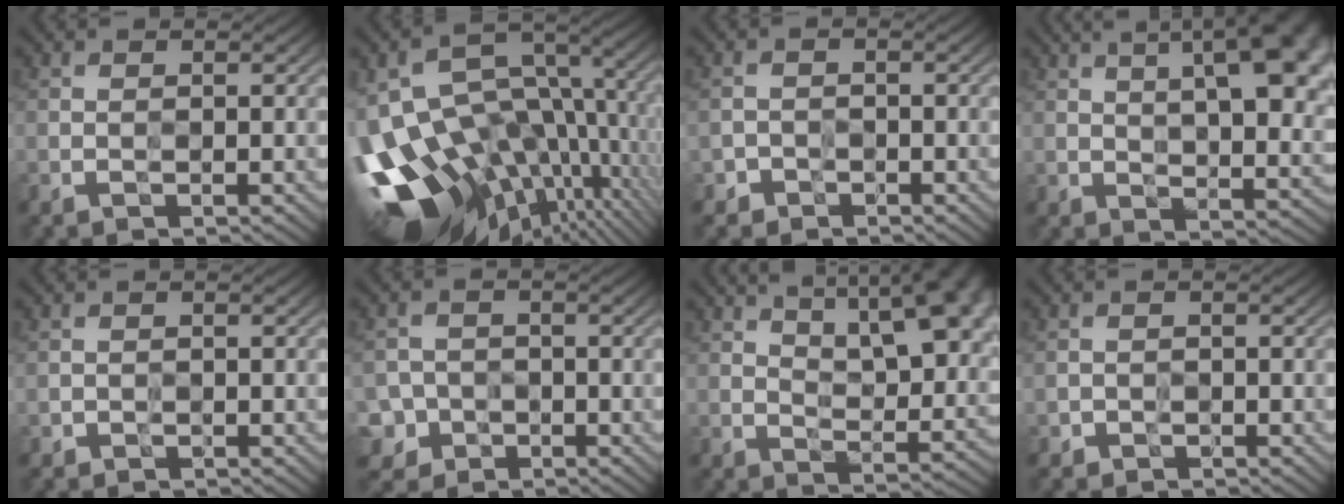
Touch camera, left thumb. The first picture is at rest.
{"total": 17.7, "force": [-3.5, 10.9, 13.5], "torque": [-0.253, -0.014, -0.038]}
{"total": 1.3, "force": [-0.7, 0.8, -0.8], "torque": [0.029, 0.008, -0.018]}
{"total": 14.0, "force": [5.7, 5.7, 11.4], "torque": [-0.123, 0.035, 0.076]}
{"total": 0.6, "force": [0.0, 0.4, -0.4], "torque": [0.013, 0.002, 0.000]}
{"total": 4.0, "force": [-1.9, 3.5, 0.2], "torque": [0.006, -0.002, -0.043]}
{"total": 14.7, "force": [8.2, 6.4, 10.4], "torque": [-0.124, 0.027, 0.117]}
{"total": 0.8, "force": [-0.2, 0.6, -0.6], "torque": [0.021, 0.006, -0.004]}